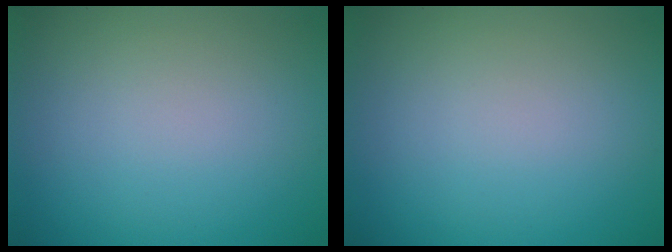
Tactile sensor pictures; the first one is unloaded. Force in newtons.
{"total": 0.0}